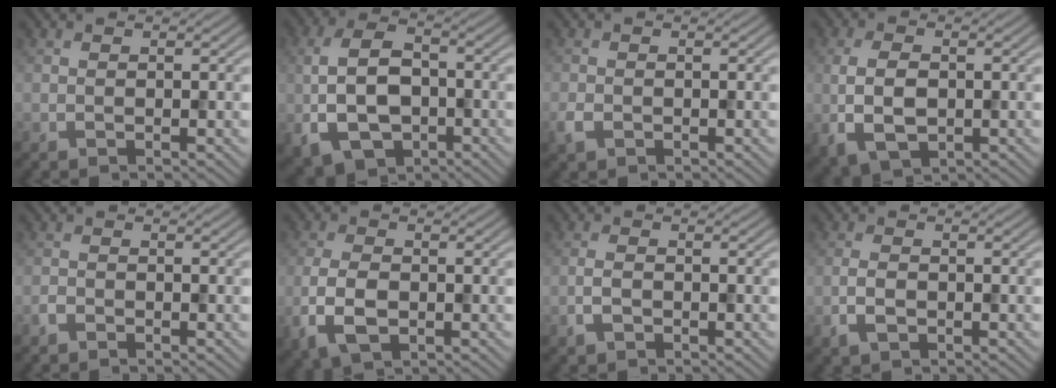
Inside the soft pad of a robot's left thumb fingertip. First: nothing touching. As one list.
[{"total": 9.1, "force": [-2.1, 5.7, 6.8], "torque": [-0.154, -0.004, -0.044]}, {"total": 1.7, "force": [-0.9, 1.2, 0.9], "torque": [-0.024, -0.004, -0.020]}, {"total": 5.5, "force": [-0.7, 3.3, 4.4], "torque": [-0.100, -0.008, -0.011]}, {"total": 1.2, "force": [-1.0, 0.5, 0.4], "torque": [-0.008, 0.000, -0.023]}, {"total": 5.6, "force": [-1.9, 3.2, 4.2], "torque": [-0.101, -0.007, -0.042]}, {"total": 2.0, "force": [-1.1, 1.0, 1.3], "torque": [-0.027, 0.001, -0.026]}, {"total": 2.5, "force": [-1.2, 1.4, 1.8], "torque": [-0.040, -0.002, -0.024]}]